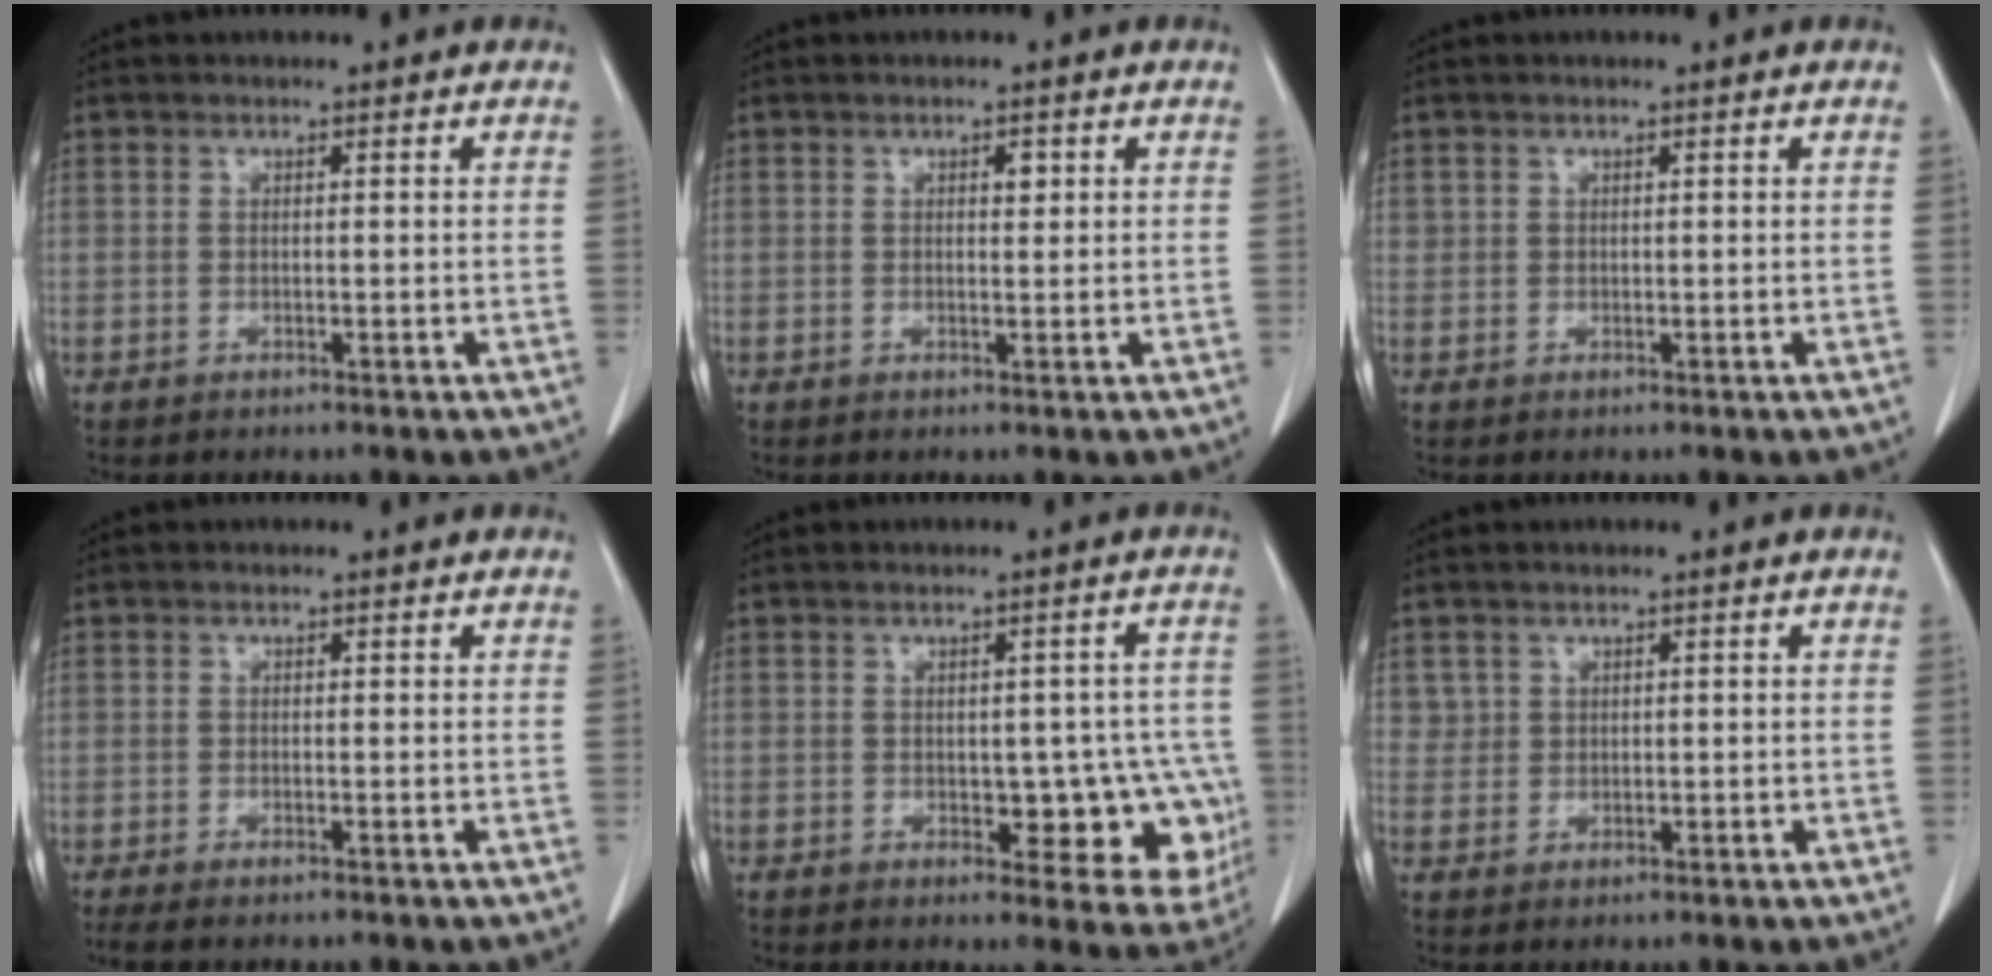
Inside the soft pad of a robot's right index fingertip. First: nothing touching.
{"total": 1.3, "force": [0.5, 0.7, 1.0], "torque": [-0.014, 0.000, 0.006]}
{"total": 0.5, "force": [0.2, 0.5, 0.0], "torque": [0.011, 0.003, 0.001]}
{"total": 2.1, "force": [-1.7, 0.4, 1.2], "torque": [-0.017, -0.006, -0.025]}
{"total": 10.1, "force": [-2.1, 5.5, 8.3], "torque": [-0.072, 0.016, -0.015]}
{"total": 1.8, "force": [0.8, 1.6, -0.1], "torque": [0.016, 0.002, 0.010]}